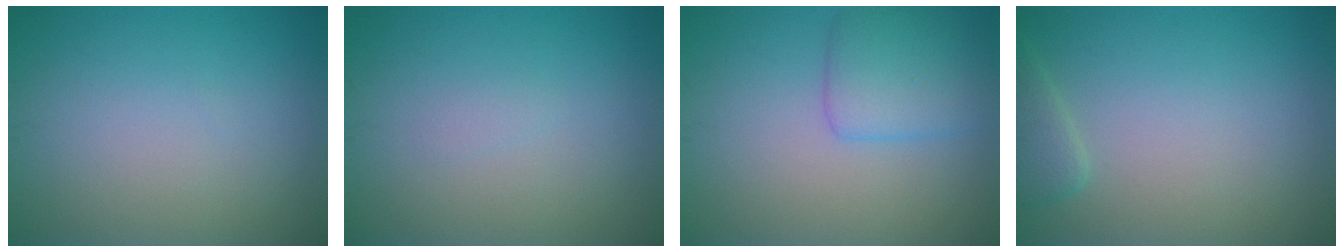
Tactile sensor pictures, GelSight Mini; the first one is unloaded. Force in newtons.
{"total": 0.5, "press": 0.5, "slide": 0.1}
{"total": 3.4, "press": 3.4, "slide": 0.2}
{"total": 1.9, "press": 1.8, "slide": 0.2}